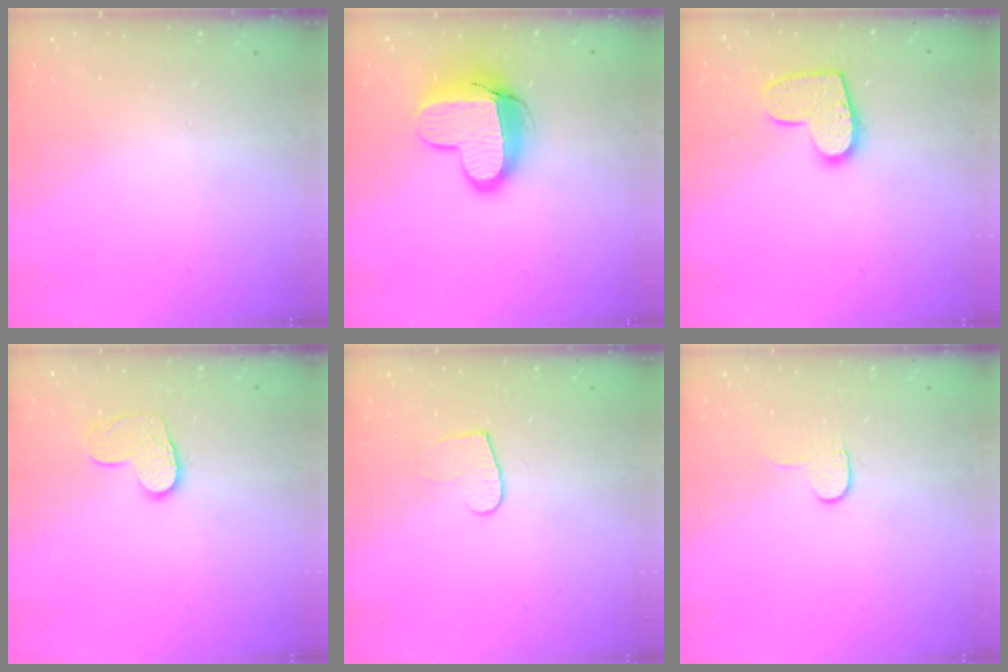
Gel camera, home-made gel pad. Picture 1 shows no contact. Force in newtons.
{"total": 12.3, "press": 12.2, "slide": 1.3}
{"total": 12.0, "press": 11.9, "slide": 0.7}
{"total": 8.8, "press": 8.8, "slide": 0.7}
{"total": 6.0, "press": 6.0, "slide": 0.5}
{"total": 3.6, "press": 3.6, "slide": 0.4}